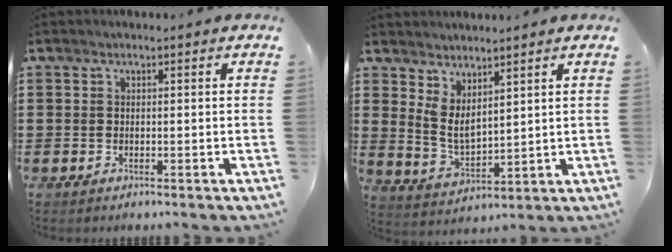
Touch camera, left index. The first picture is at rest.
{"total": 4.3, "force": [3.1, 1.9, 2.2], "torque": [-0.056, -0.011, 0.058]}